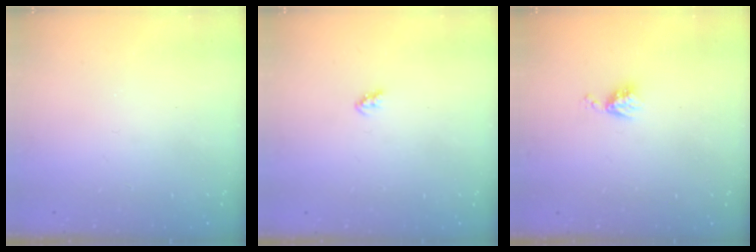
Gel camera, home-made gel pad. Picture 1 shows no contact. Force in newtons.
{"total": 2.7, "press": 2.7, "slide": 0.3}
{"total": 4.3, "press": 4.2, "slide": 0.5}